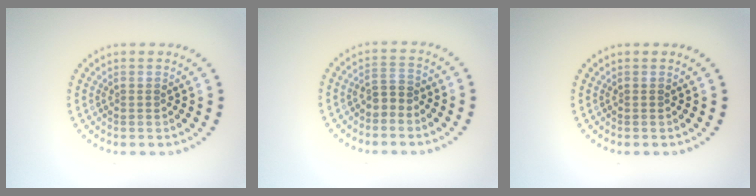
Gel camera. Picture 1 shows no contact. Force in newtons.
{"total": 1.9, "press": 1.6, "slide": 0.9}
{"total": 0.0}